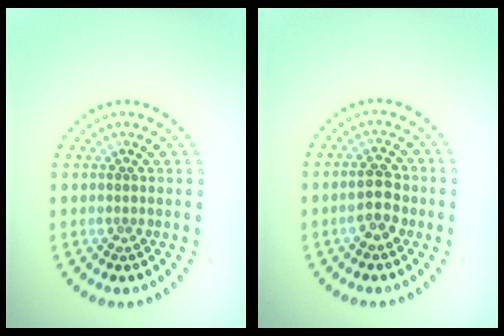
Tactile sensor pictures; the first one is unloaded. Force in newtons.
{"total": 2.8, "press": 2.8, "slide": 0.3}